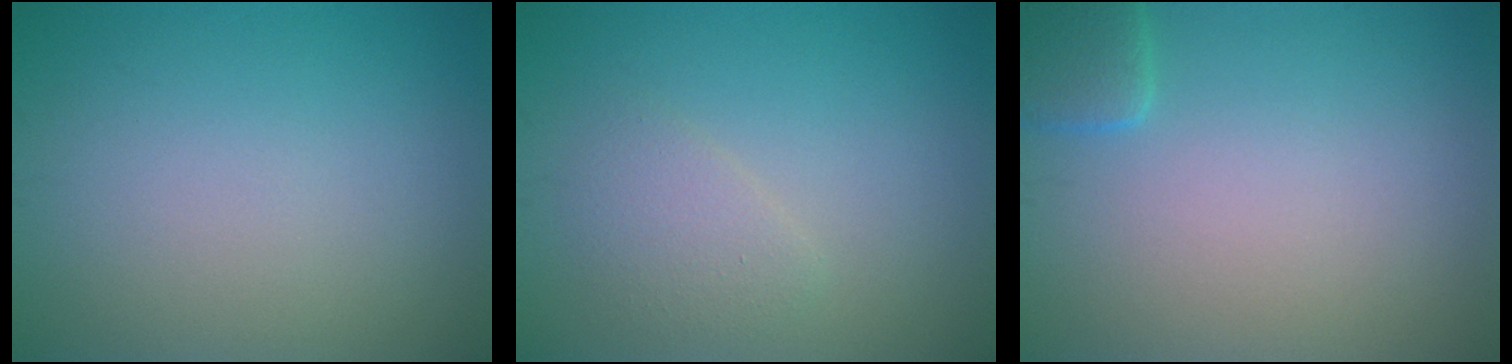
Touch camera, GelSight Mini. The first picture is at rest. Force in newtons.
{"total": 1.9, "press": 1.9, "slide": 0.1}
{"total": 2.0, "press": 2.0, "slide": 0.3}